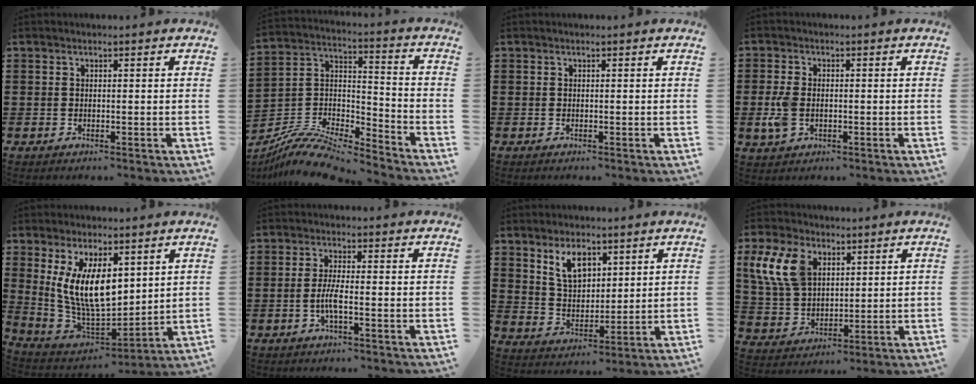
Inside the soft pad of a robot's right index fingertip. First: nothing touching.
{"total": 10.6, "force": [-9.3, 2.7, 4.2], "torque": [-0.090, 0.022, -0.186]}
{"total": 0.0}
{"total": 4.1, "force": [-0.7, 2.4, 3.2], "torque": [-0.089, -0.008, -0.019]}
{"total": 10.4, "force": [3.4, 4.8, 8.6], "torque": [-0.199, -0.017, 0.062]}
{"total": 3.6, "force": [-1.2, 0.5, 3.3], "torque": [-0.074, -0.006, -0.025]}
{"total": 7.0, "force": [3.8, 4.1, 4.3], "torque": [-0.085, 0.006, 0.067]}
{"total": 9.5, "force": [4.0, 6.2, 6.0], "torque": [-0.159, 0.013, 0.074]}